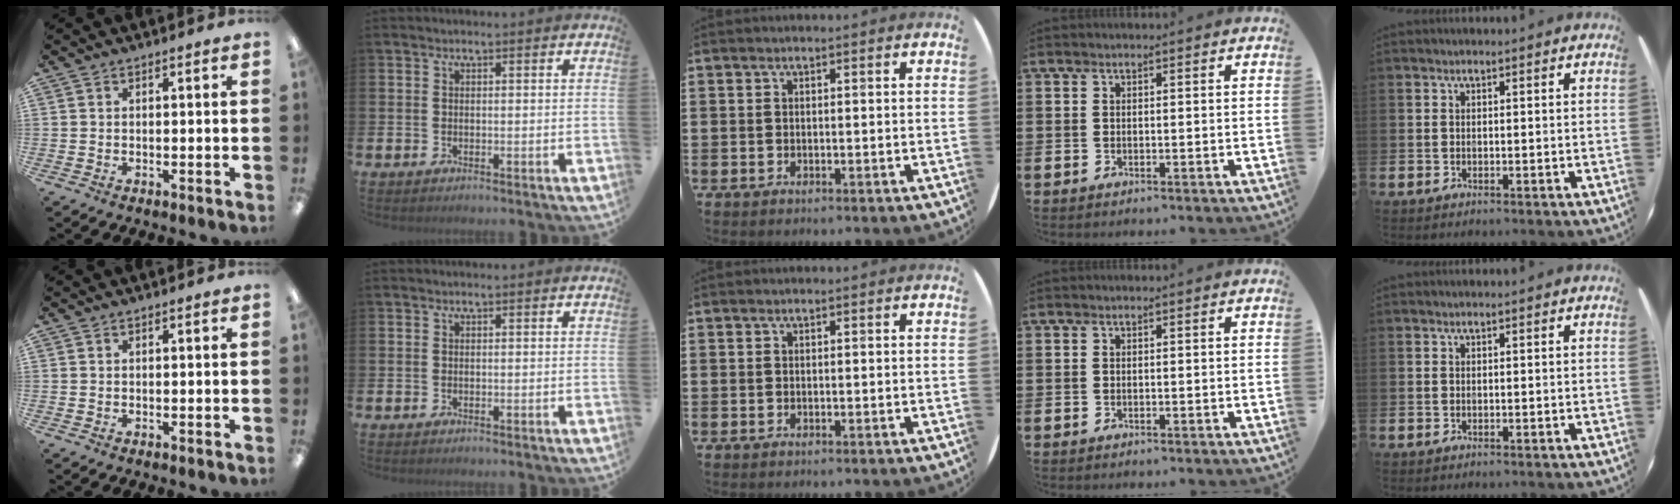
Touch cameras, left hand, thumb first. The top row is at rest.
{}